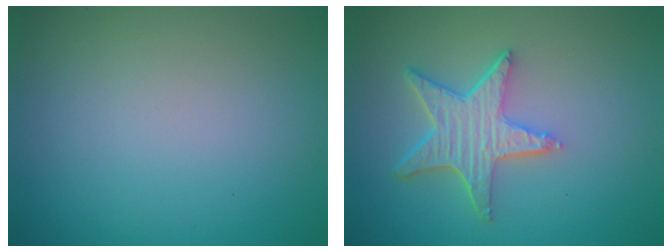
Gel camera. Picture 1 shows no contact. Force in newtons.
{"total": 5.0, "press": 4.0, "slide": 3.0}